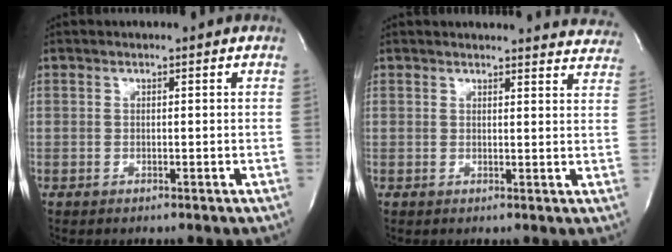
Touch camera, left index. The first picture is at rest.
{"total": 15.1, "force": [14.7, 2.4, 2.3], "torque": [-0.007, -0.047, 0.141]}